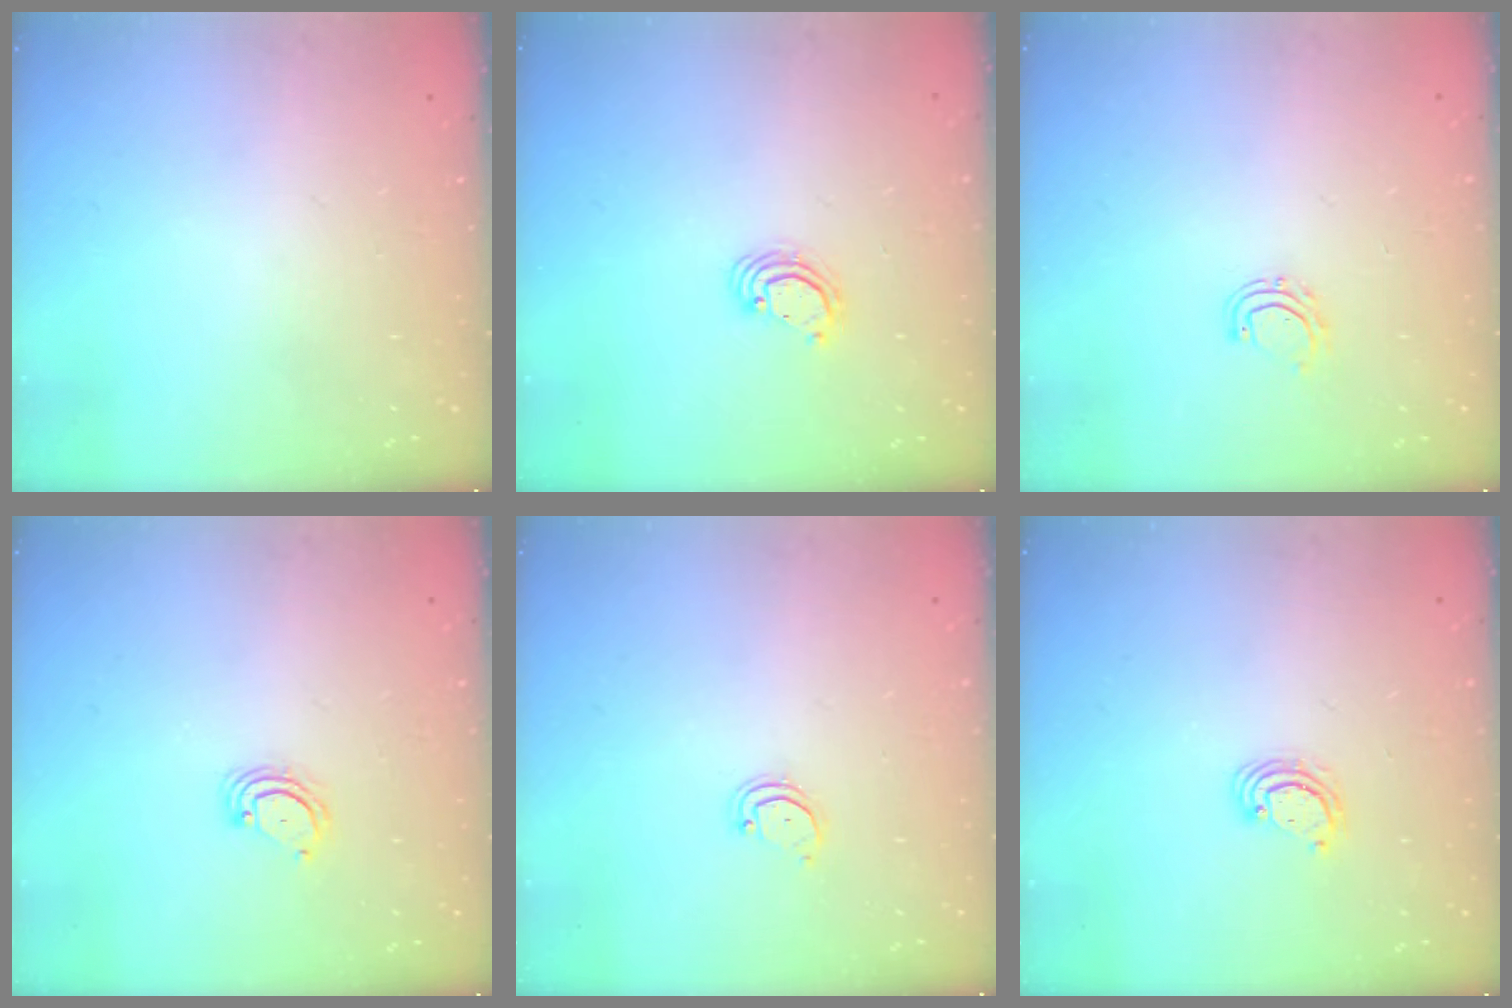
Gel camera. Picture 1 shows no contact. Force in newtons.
{"total": 3.6, "press": 3.6, "slide": 0.4}
{"total": 5.3, "press": 5.2, "slide": 1.0}
{"total": 2.3, "press": 2.3, "slide": 0.2}
{"total": 2.6, "press": 2.6, "slide": 0.2}
{"total": 3.3, "press": 3.3, "slide": 0.2}